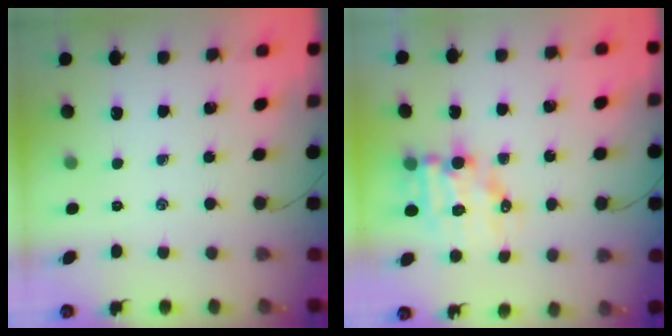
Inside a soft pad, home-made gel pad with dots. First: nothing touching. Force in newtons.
{"total": 9.7, "press": 9.4, "slide": 2.4}